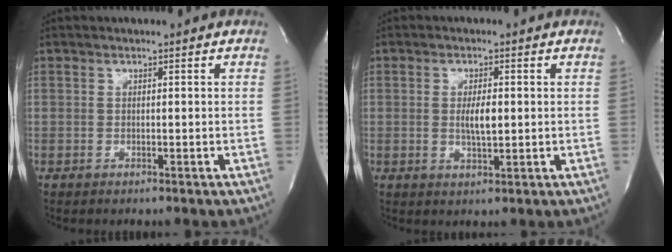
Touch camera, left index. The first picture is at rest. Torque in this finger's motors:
{"motor_torque": [0.54, 0.00, 0.34, 0.04]}